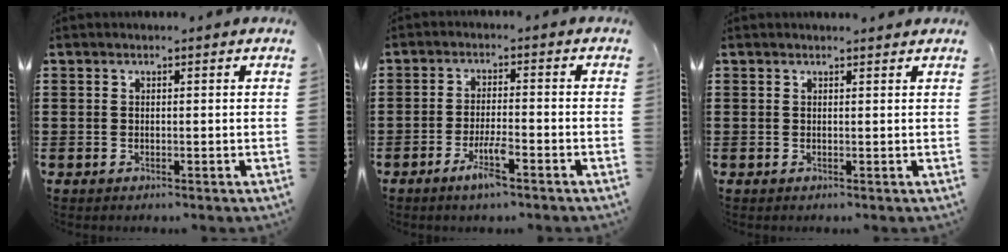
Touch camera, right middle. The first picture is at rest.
{"total": 4.8, "force": [-2.8, 0.7, 3.8], "torque": [-0.074, -0.004, -0.052]}
{"total": 0.7, "force": [0.7, 0.0, 0.0], "torque": [0.006, -0.007, 0.013]}